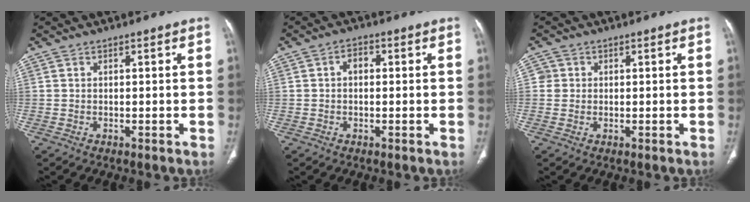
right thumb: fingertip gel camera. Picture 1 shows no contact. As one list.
[{"total": 2.6, "force": [0.2, 1.8, 1.8], "torque": [-0.023, 0.013, -0.003]}, {"total": 1.9, "force": [0.2, 1.9, 0.2], "torque": [0.010, 0.005, 0.000]}]